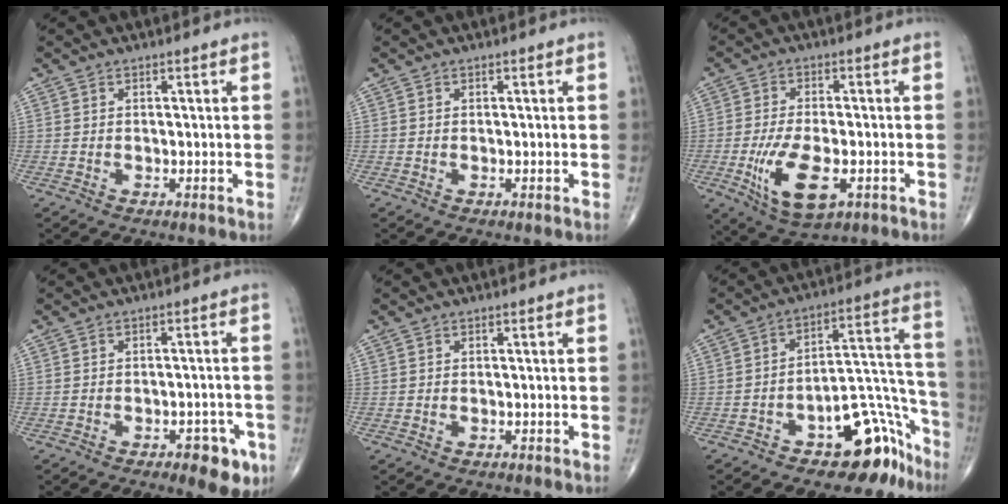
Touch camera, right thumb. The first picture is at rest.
{"total": 0.0}
{"total": 11.3, "force": [-3.4, 5.2, 9.4], "torque": [-0.176, -0.004, -0.051]}
{"total": 6.9, "force": [-3.5, 3.1, 5.1], "torque": [-0.044, 0.016, -0.039]}
{"total": 0.0}
{"total": 16.3, "force": [-10.1, 8.0, 10.1], "torque": [-0.063, 0.117, -0.142]}